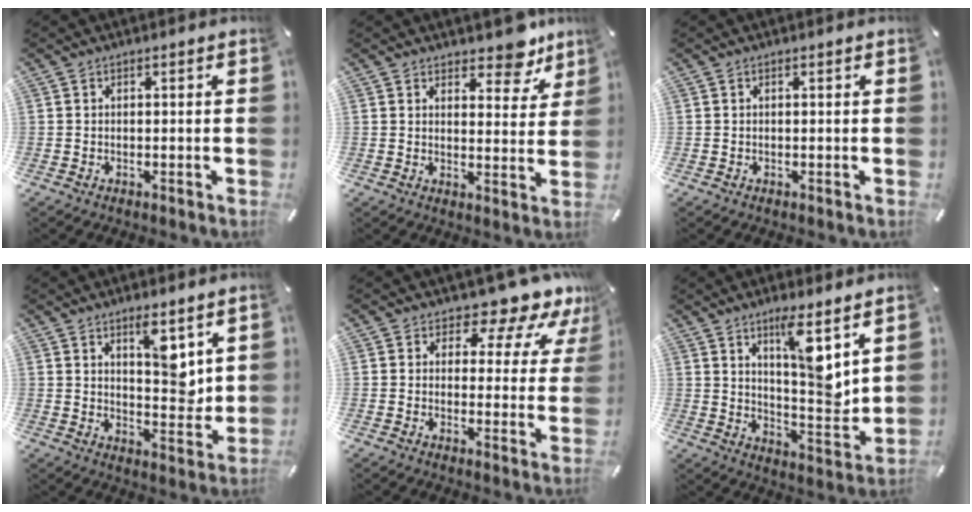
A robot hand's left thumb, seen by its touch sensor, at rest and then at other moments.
{"total": 8.6, "force": [7.1, 3.9, 2.9], "torque": [-0.010, -0.060, 0.121]}
{"total": 0.0}
{"total": 9.2, "force": [5.2, 4.3, 6.3], "torque": [-0.072, -0.043, 0.084]}
{"total": 10.1, "force": [7.9, 4.3, 4.5], "torque": [-0.063, -0.066, 0.138]}
{"total": 11.8, "force": [6.8, 3.0, 9.2], "torque": [-0.122, -0.061, 0.111]}